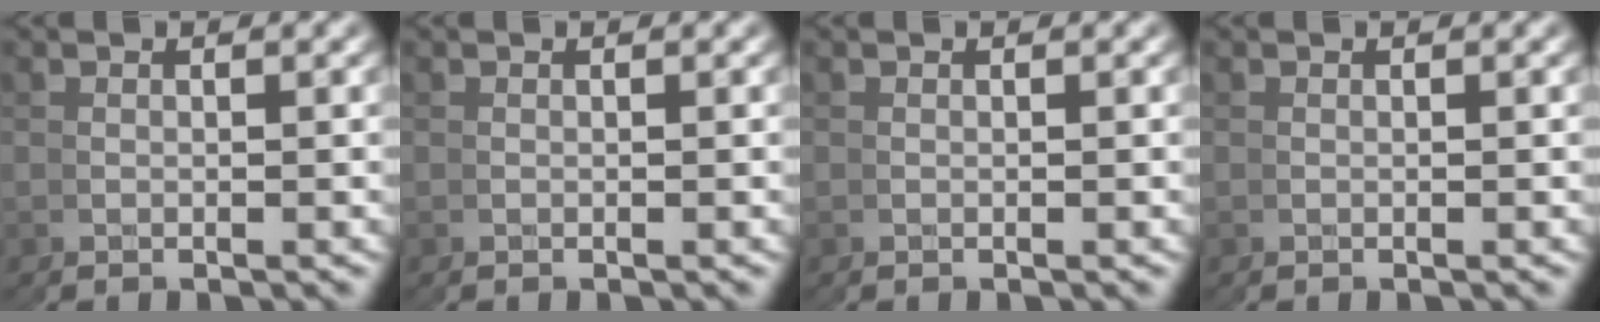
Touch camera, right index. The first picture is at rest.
{"total": 0.0}
{"total": 0.0}
{"total": 0.0}